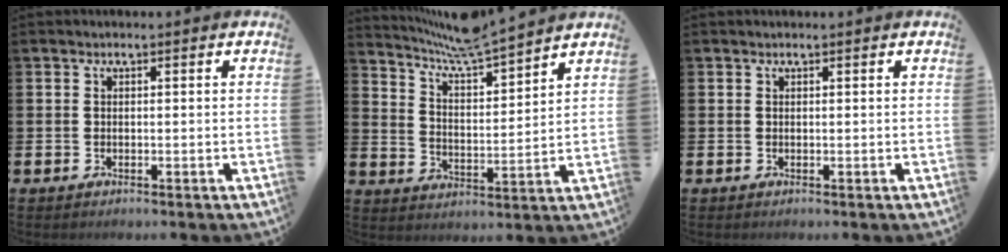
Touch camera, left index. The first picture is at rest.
{"total": 6.9, "force": [6.7, -0.3, 1.8], "torque": [-0.063, -0.046, 0.118]}
{"total": 0.0}